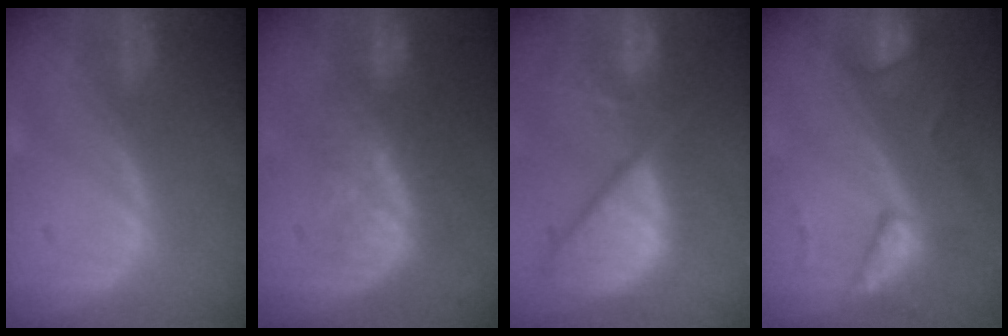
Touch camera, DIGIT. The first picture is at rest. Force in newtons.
{"total": 8.4, "press": 7.8, "slide": 3.0}
{"total": 13.1, "press": 10.9, "slide": 7.2}
{"total": 7.6, "press": 6.7, "slide": 3.5}